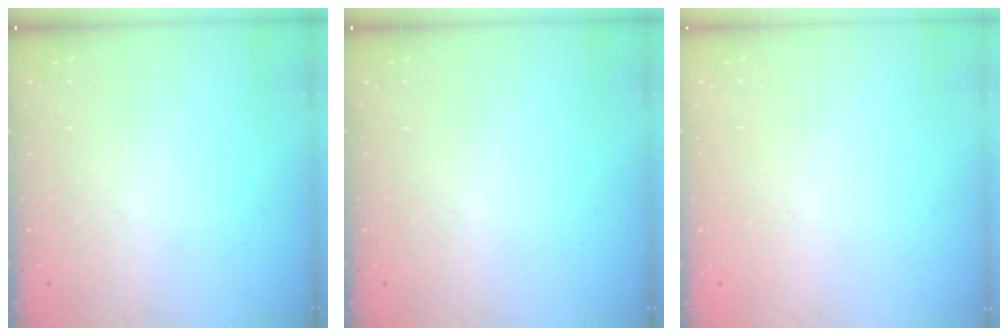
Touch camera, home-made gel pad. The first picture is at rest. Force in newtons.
{"total": 0.0}
{"total": 0.0}